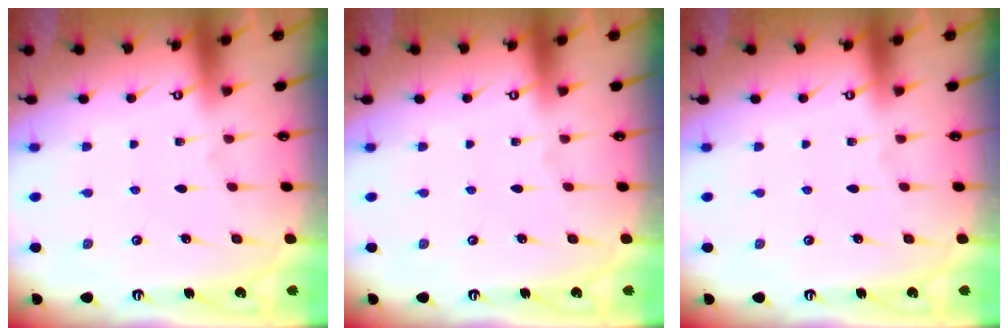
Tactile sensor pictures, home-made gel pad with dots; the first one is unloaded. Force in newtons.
{"total": 0.0}
{"total": 0.0}